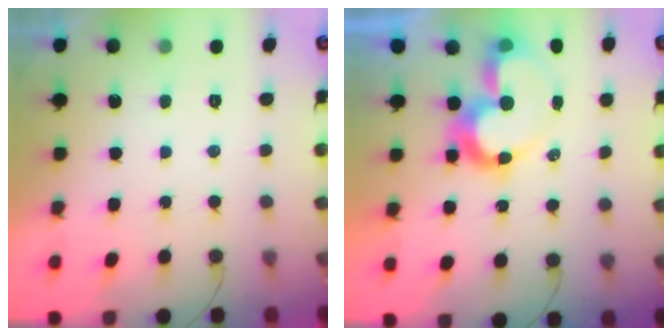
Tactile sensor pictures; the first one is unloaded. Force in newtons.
{"total": 10.0, "press": 9.5, "slide": 3.3}